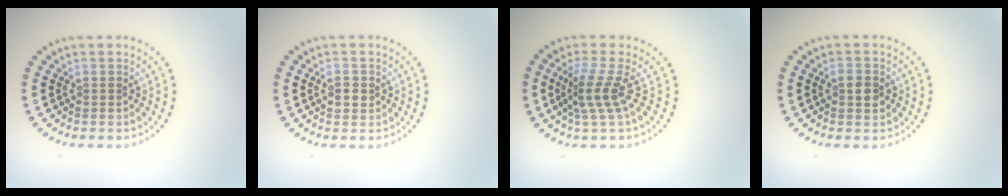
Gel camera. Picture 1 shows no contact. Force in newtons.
{"total": 1.5, "press": 1.4, "slide": 0.2}
{"total": 3.0, "press": 2.0, "slide": 2.2}
{"total": 2.2, "press": 2.2, "slide": 0.1}